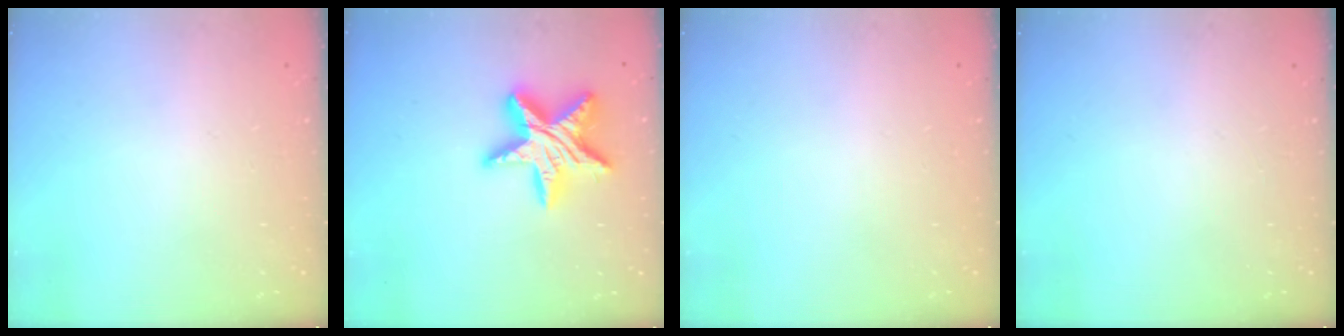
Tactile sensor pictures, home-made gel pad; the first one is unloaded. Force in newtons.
{"total": 17.3, "press": 17.2, "slide": 1.3}
{"total": 0.0}
{"total": 0.0}